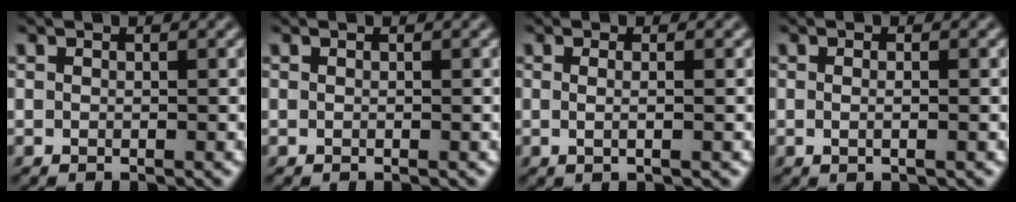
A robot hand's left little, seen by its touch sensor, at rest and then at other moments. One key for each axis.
{"total": 0.0}
{"total": 1.4, "fx": 0.0, "fy": 0.2, "fz": 1.4, "tx": -0.019, "ty": -0.004, "tz": -0.007}
{"total": 0.9, "fx": -0.2, "fy": 0.1, "fz": 0.9, "tx": -0.018, "ty": -0.001, "tz": -0.004}